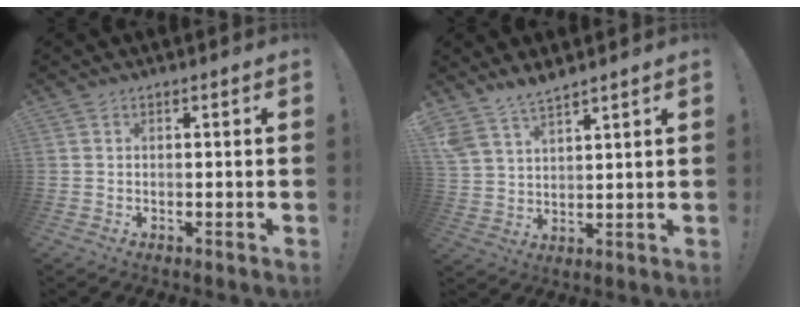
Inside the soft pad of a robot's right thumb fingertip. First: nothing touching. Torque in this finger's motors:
{"motor_torque": [0.28, 1.63, 1.71, 1.06, 0.18]}